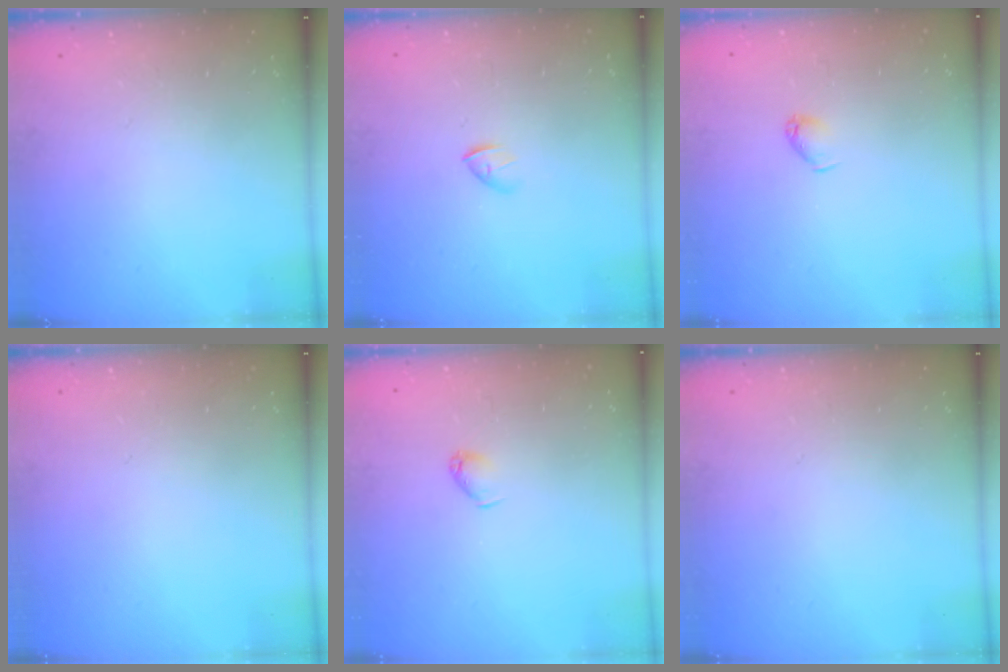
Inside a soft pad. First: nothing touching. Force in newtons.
{"total": 1.7, "press": 1.6, "slide": 0.6}
{"total": 3.1, "press": 3.0, "slide": 0.7}
{"total": 0.0}
{"total": 3.1, "press": 3.0, "slide": 0.7}
{"total": 0.0}